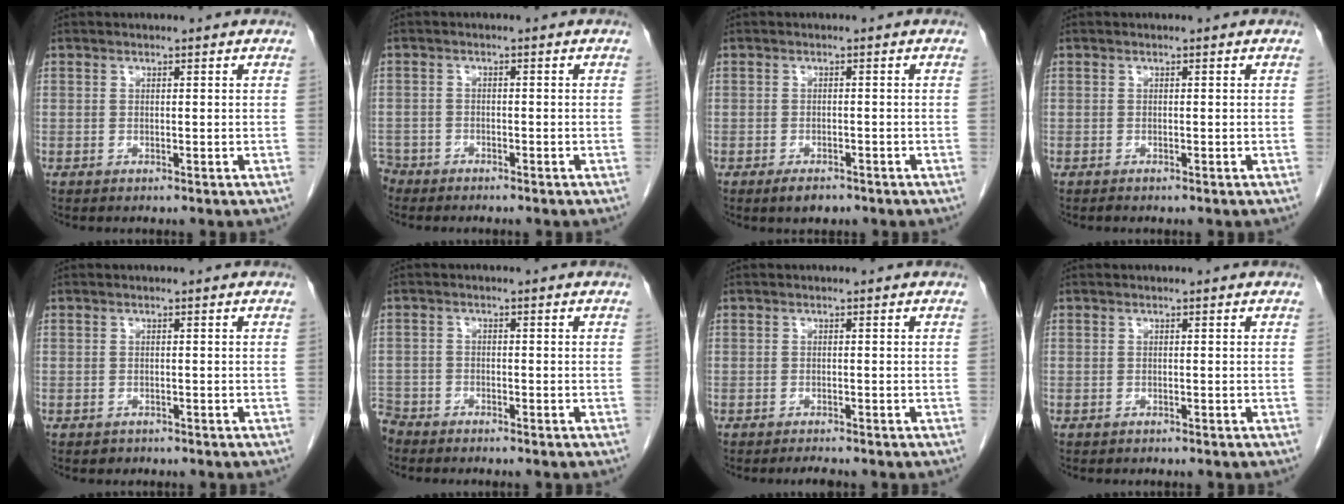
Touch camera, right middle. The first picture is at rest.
{"total": 3.5, "force": [-3.1, 1.6, -0.1], "torque": [-0.002, 0.000, -0.062]}
{"total": 2.5, "force": [-1.8, 1.0, 1.5], "torque": [-0.029, -0.003, -0.024]}
{"total": 0.0}
{"total": 0.8, "force": [-0.6, 0.5, 0.0], "torque": [-0.006, 0.001, -0.007]}
{"total": 3.8, "force": [-3.6, 1.3, 0.1], "torque": [-0.001, -0.006, -0.073]}
{"total": 1.3, "force": [-1.3, -0.1, 0.4], "torque": [-0.009, -0.003, -0.018]}
{"total": 0.0}